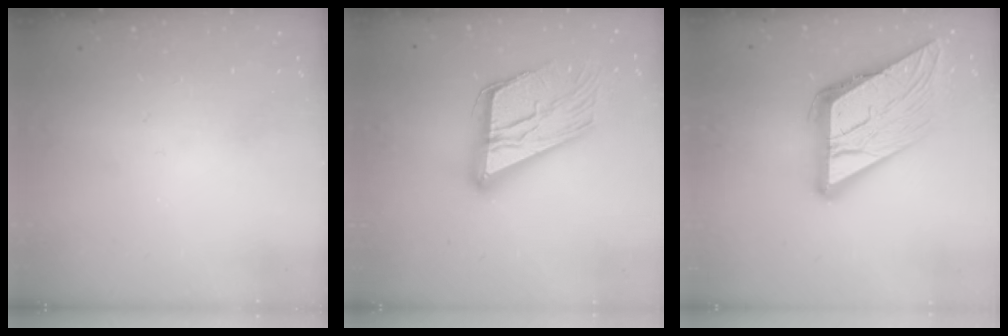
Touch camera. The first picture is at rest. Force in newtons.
{"total": 21.7, "press": 21.7, "slide": 1.5}
{"total": 17.1, "press": 17.1, "slide": 1.8}